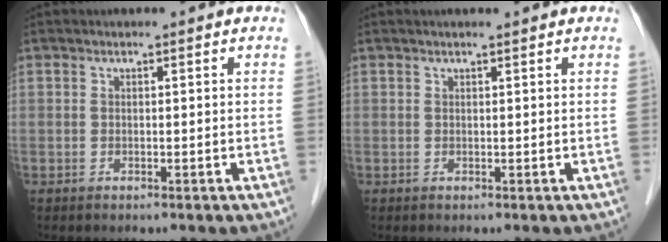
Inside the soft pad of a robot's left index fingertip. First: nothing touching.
{"total": 0.9, "force": [0.7, 0.0, 0.5], "torque": [-0.007, 0.006, 0.012]}